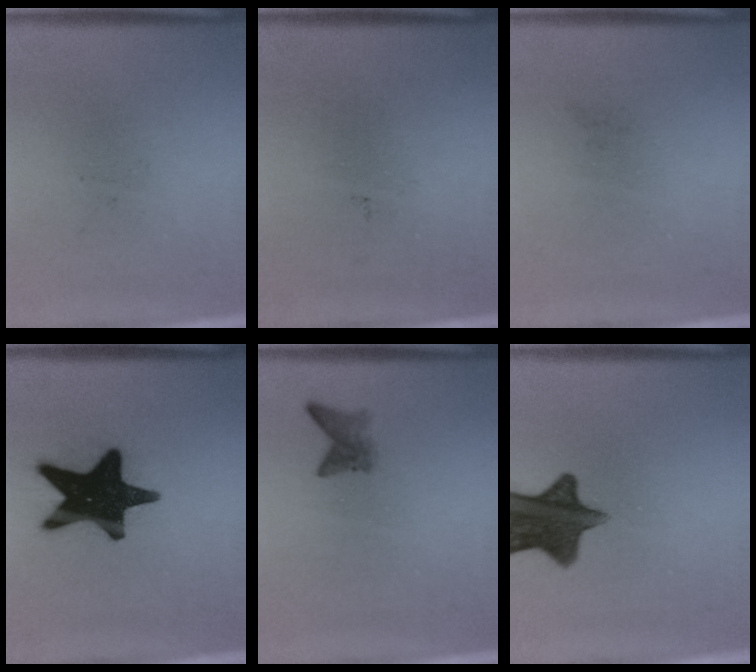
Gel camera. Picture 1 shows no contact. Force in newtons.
{"total": 0.0}
{"total": 0.0}
{"total": 19.5}
{"total": 1.9}
{"total": 11.7}